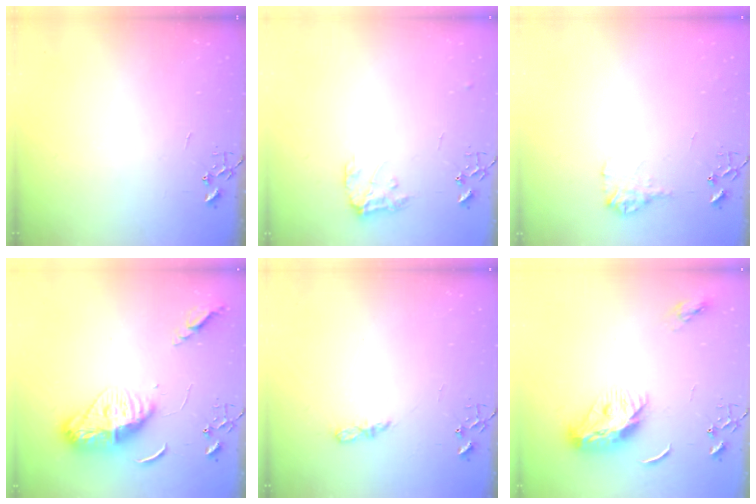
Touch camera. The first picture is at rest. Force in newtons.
{"total": 9.8, "press": 9.8, "slide": 0.6}
{"total": 9.3, "press": 9.3, "slide": 0.3}
{"total": 13.7, "press": 13.7, "slide": 1.4}
{"total": 4.6, "press": 4.6, "slide": 0.6}
{"total": 12.7, "press": 12.7, "slide": 0.3}